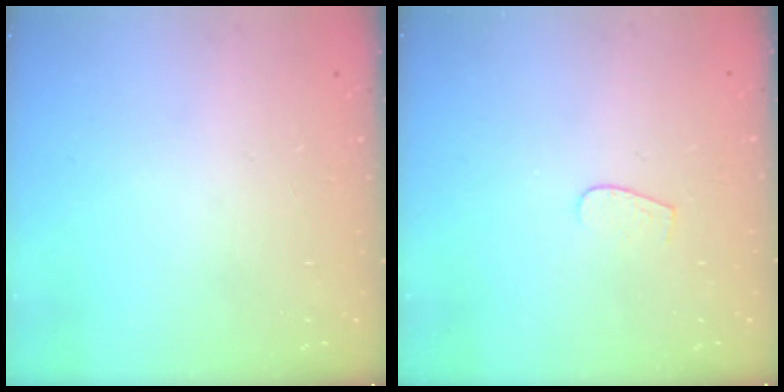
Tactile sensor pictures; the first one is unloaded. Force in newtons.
{"total": 3.3, "press": 3.3, "slide": 0.2}